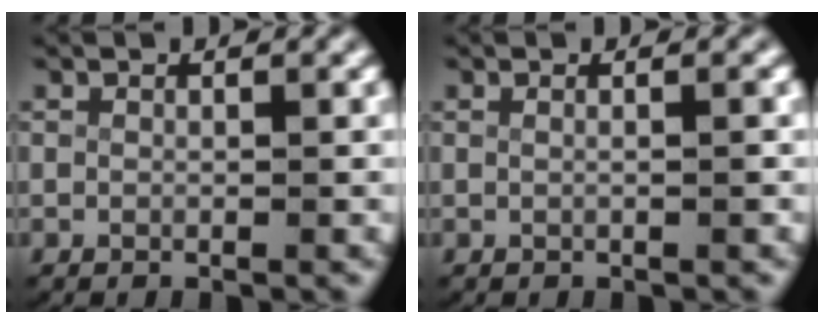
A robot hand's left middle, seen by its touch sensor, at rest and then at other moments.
{"total": 0.9, "force": [-0.2, -0.3, 0.8], "torque": [-0.013, 0.000, -0.002]}